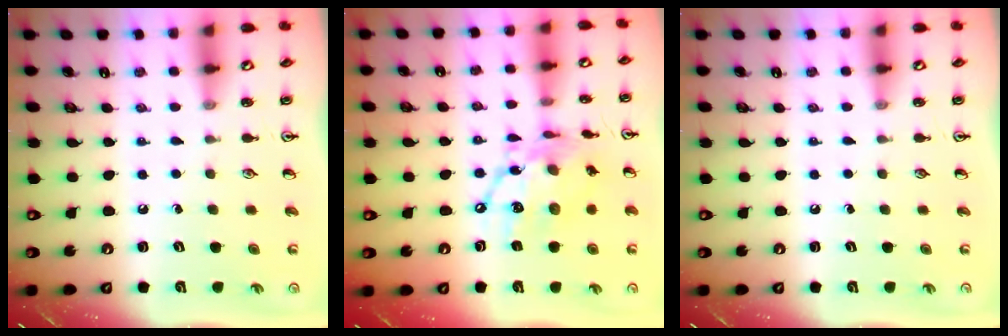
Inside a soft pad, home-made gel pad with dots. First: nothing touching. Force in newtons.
{"total": 15.1, "press": 15.0, "slide": 1.6}
{"total": 0.0}